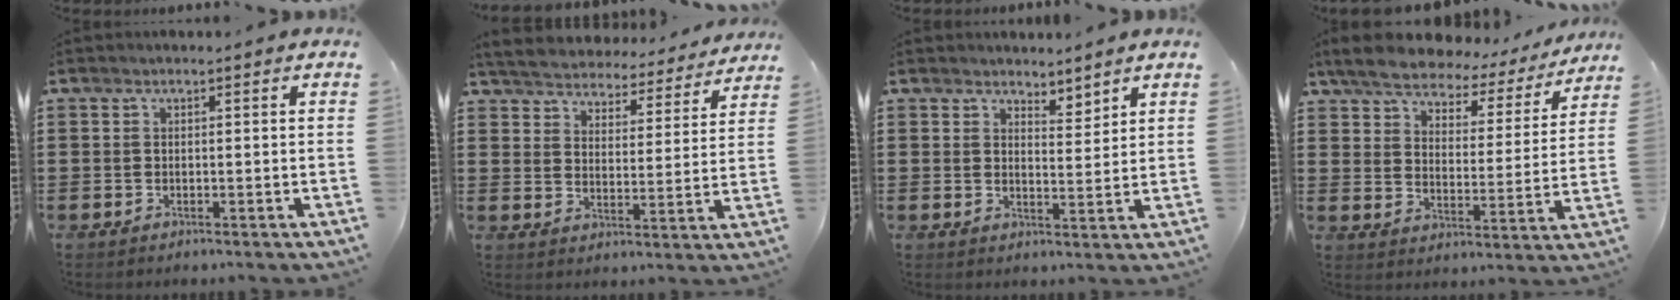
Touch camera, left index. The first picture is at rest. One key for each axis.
{"total": 5.0, "fx": 5.0, "fy": -0.1, "fz": -0.3, "tx": -0.024, "ty": -0.041, "tz": 0.083}
{"total": 3.1, "fx": 3.0, "fy": 0.8, "fz": -0.1, "tx": -0.001, "ty": -0.008, "tz": 0.055}
{"total": 5.8, "fx": 5.4, "fy": 1.4, "fz": 1.6, "tx": -0.060, "ty": -0.030, "tz": 0.091}